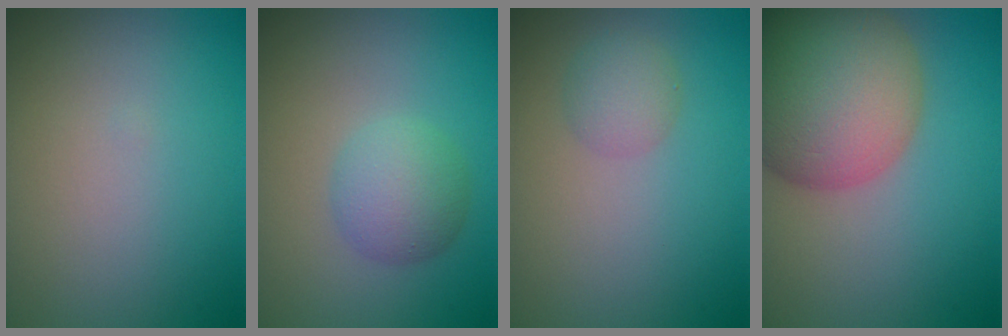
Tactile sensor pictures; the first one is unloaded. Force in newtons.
{"total": 3.5, "press": 3.5, "slide": 0.1}
{"total": 2.0, "press": 2.0, "slide": 0.1}
{"total": 11.9, "press": 11.9, "slide": 0.6}